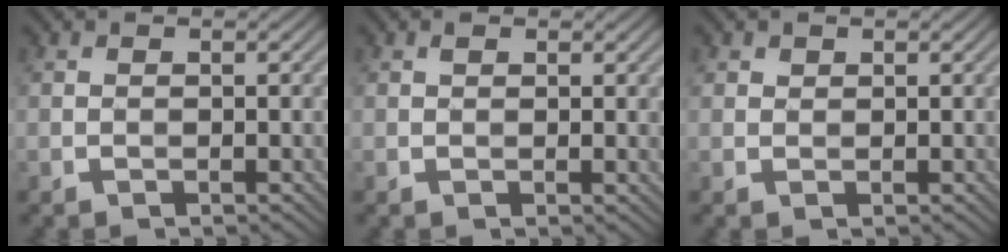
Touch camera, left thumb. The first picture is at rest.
{"total": 1.4, "force": [0.5, 0.6, 1.1], "torque": [-0.019, -0.002, 0.011]}
{"total": 0.8, "force": [0.6, 0.6, 0.2], "torque": [-0.004, -0.001, 0.012]}